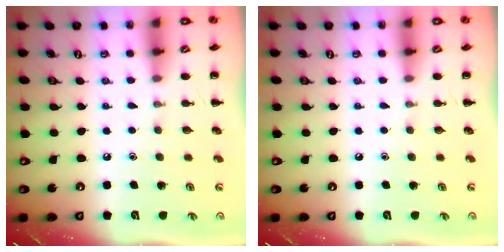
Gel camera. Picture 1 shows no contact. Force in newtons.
{"total": 0.0}